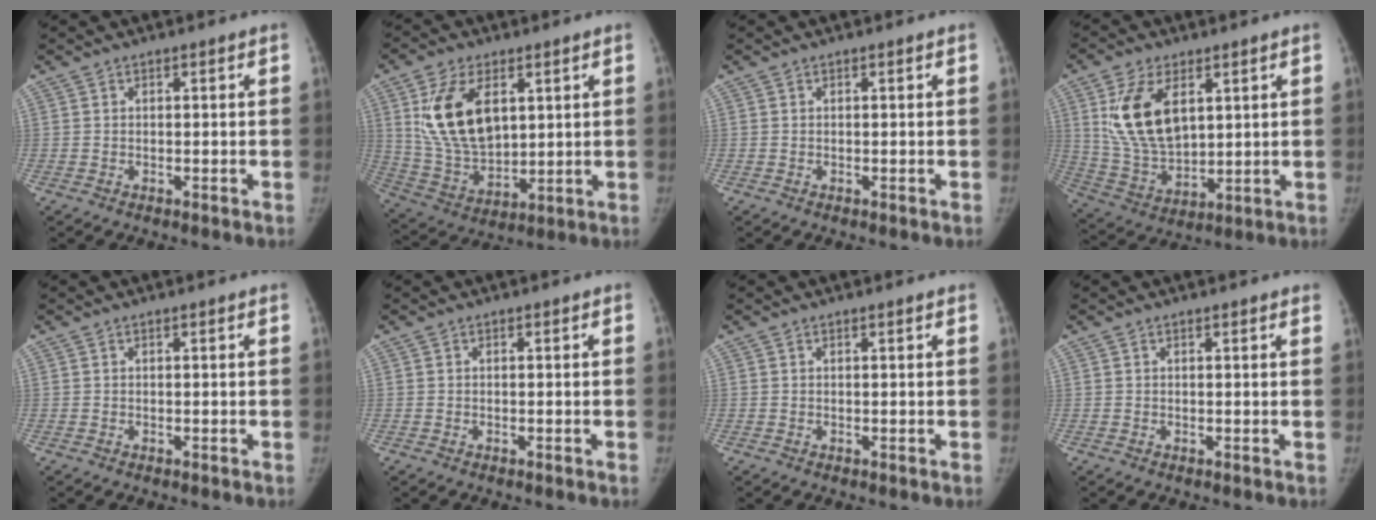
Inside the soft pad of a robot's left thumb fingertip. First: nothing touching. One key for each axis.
{"total": 15.7, "fx": 5.0, "fy": 9.2, "fz": 11.8, "tx": -0.199, "ty": -0.020, "tz": 0.108}
{"total": 0.0}
{"total": 14.6, "fx": 4.9, "fy": 8.3, "fz": 11.0, "tx": -0.193, "ty": -0.020, "tz": 0.109}
{"total": 0.0}
{"total": 0.0}
{"total": 0.5, "fx": 0.5, "fy": 0.0, "fz": 0.3, "tx": -0.003, "ty": 0.003, "tz": 0.009}
{"total": 1.7, "fx": 1.5, "fy": 0.1, "fz": 0.8, "tx": -0.007, "ty": 0.001, "tz": 0.012}